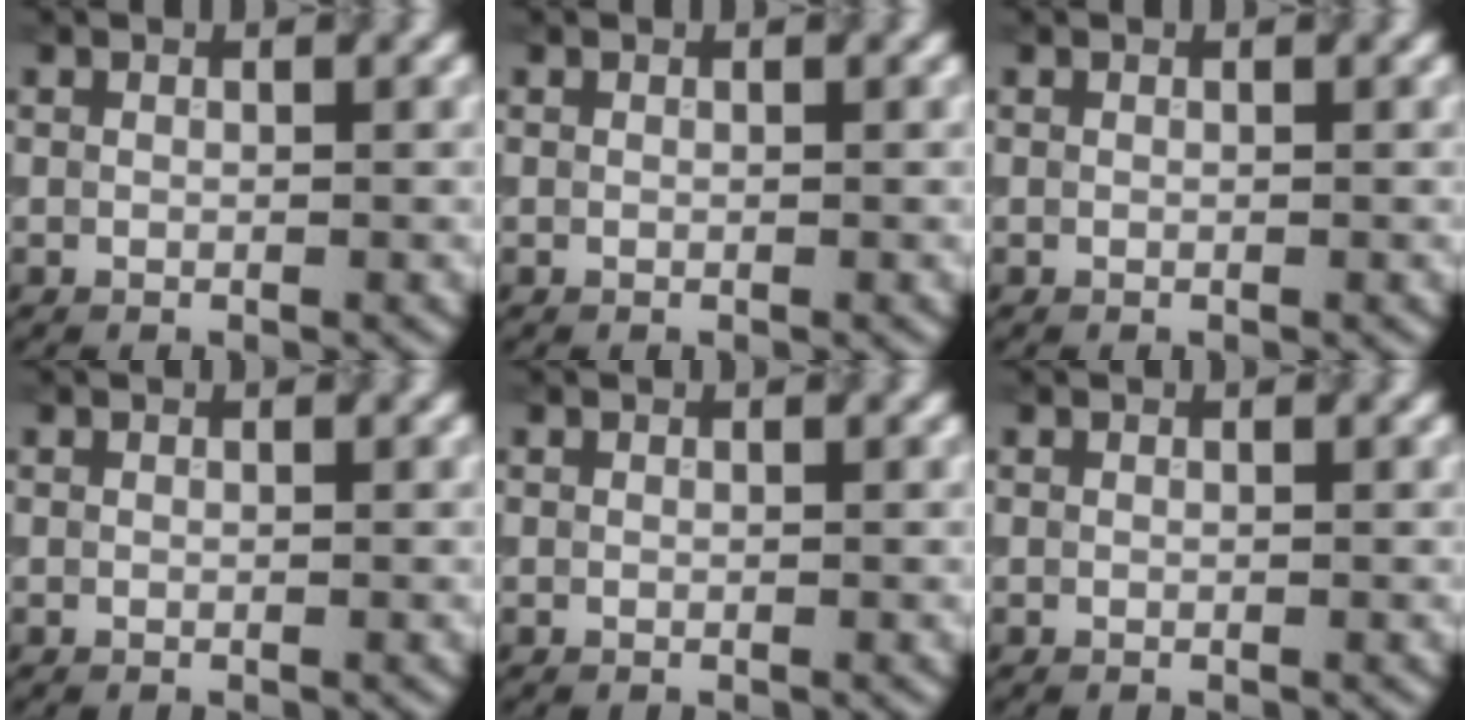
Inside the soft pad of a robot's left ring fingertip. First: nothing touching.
{"total": 0.0}
{"total": 0.0}
{"total": 0.0}
{"total": 0.0}
{"total": 0.0}